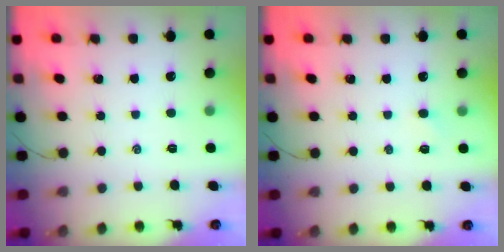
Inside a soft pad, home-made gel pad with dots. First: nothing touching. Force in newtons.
{"total": 1.4, "press": 1.3, "slide": 0.4}